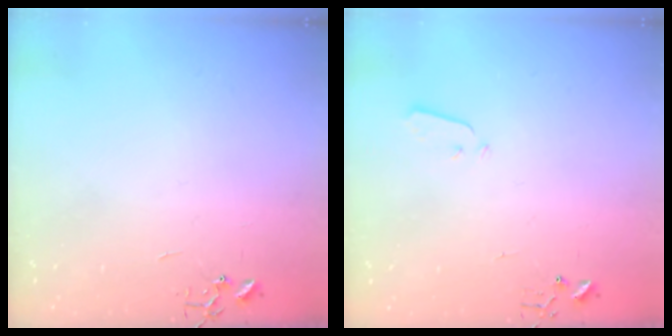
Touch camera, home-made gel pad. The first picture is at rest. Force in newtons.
{"total": 3.0, "press": 2.9, "slide": 0.3}